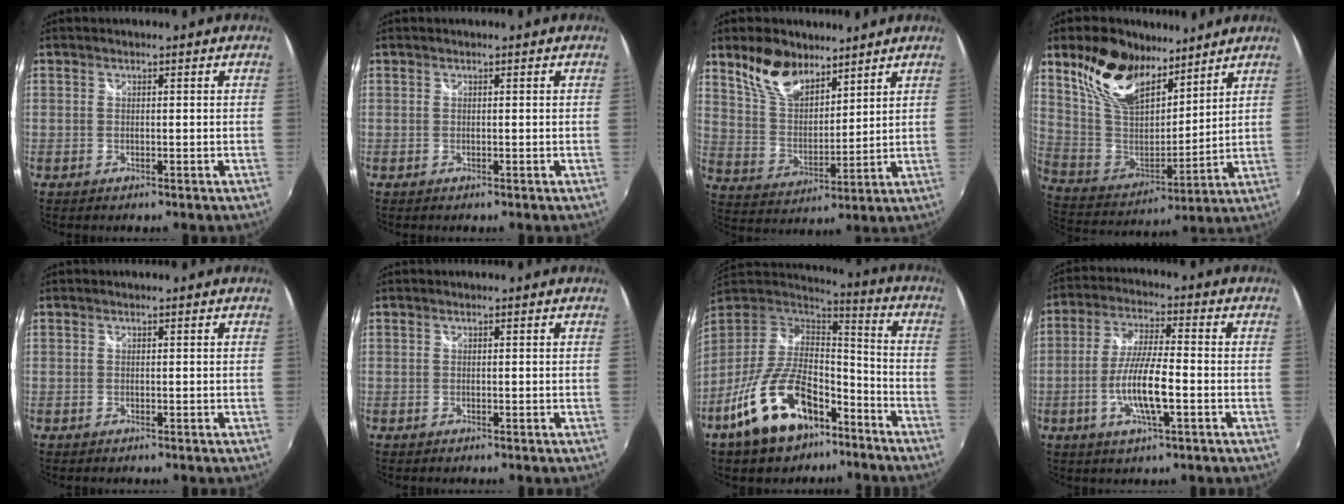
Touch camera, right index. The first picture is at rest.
{"total": 0.0}
{"total": 11.4, "force": [8.2, 5.8, 5.4], "torque": [-0.105, 0.011, 0.162]}
{"total": 19.2, "force": [12.4, 9.7, 10.8], "torque": [-0.233, 0.020, 0.243]}
{"total": 0.0}
{"total": 0.0}
{"total": 20.1, "force": [-12.1, 10.1, 12.6], "torque": [-0.254, 0.002, -0.195]}
{"total": 9.9, "force": [-3.0, 1.7, 9.3], "torque": [-0.185, -0.005, -0.057]}